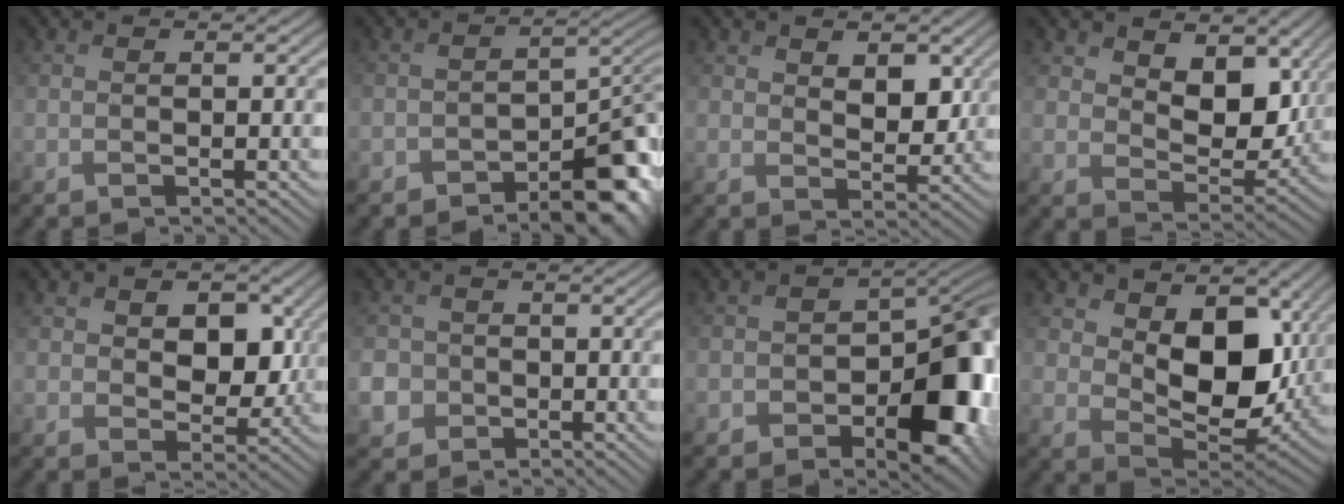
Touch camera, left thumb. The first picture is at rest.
{"total": 8.9, "force": [-4.9, 5.0, 5.5], "torque": [-0.055, -0.020, -0.081]}
{"total": 5.3, "force": [2.3, 3.3, 3.5], "torque": [-0.072, -0.009, 0.038]}
{"total": 9.8, "force": [4.1, 6.0, 6.6], "torque": [-0.132, -0.010, 0.069]}
{"total": 7.7, "force": [1.6, 5.4, 5.2], "torque": [-0.089, -0.007, 0.024]}
{"total": 5.0, "force": [-1.4, 4.6, 1.5], "torque": [-0.047, -0.012, -0.045]}
{"total": 14.5, "force": [-4.9, 9.7, 9.7], "torque": [-0.105, -0.035, -0.078]}
{"total": 12.0, "force": [3.0, 7.8, 8.7], "torque": [-0.171, -0.013, 0.052]}